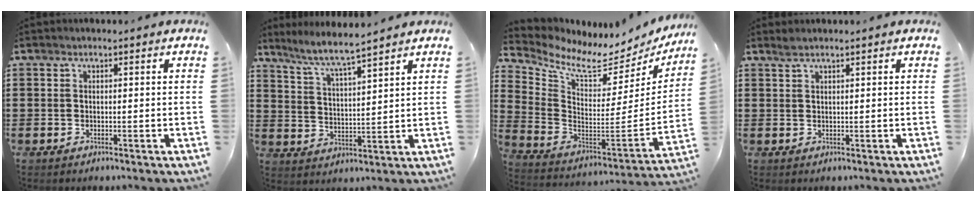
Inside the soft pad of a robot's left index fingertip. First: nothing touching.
{"total": 5.6, "force": [5.1, -0.4, 2.3], "torque": [-0.066, -0.029, 0.086]}
{"total": 6.9, "force": [5.7, 1.7, 3.6], "torque": [-0.102, -0.058, 0.094]}
{"total": 1.2, "force": [0.9, 0.0, 0.8], "torque": [-0.016, 0.000, 0.018]}